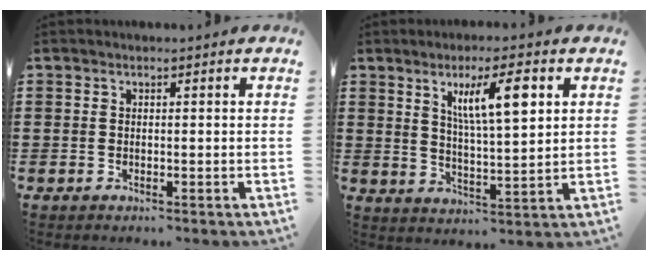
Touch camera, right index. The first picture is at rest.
{"total": 8.8, "force": [3.7, 2.0, 7.7], "torque": [-0.142, 0.006, 0.056]}